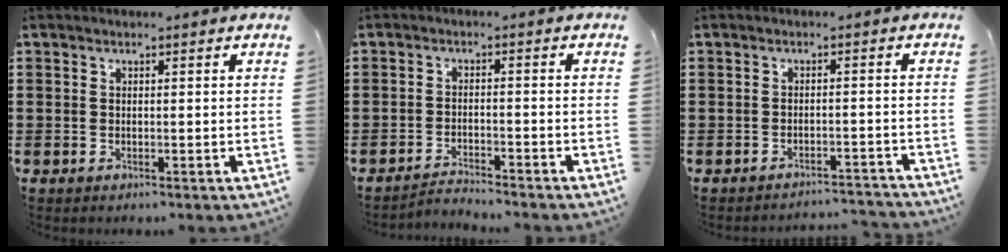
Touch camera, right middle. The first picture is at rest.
{"total": 2.4, "force": [-2.4, -0.1, -0.1], "torque": [-0.006, -0.001, -0.050]}
{"total": 2.4, "force": [-2.4, 0.0, -0.2], "torque": [-0.002, -0.001, -0.051]}